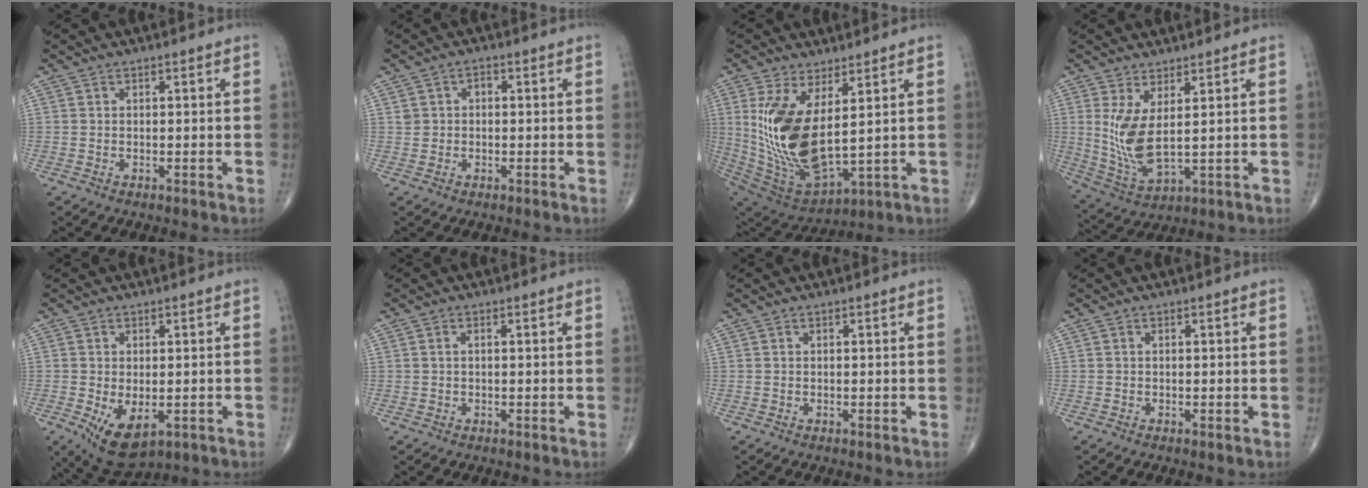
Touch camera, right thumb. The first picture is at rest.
{"total": 2.2, "force": [0.3, 1.9, 1.1], "torque": [-0.009, 0.008, 0.006]}
{"total": 17.7, "force": [3.4, 7.9, 15.5], "torque": [-0.314, -0.037, 0.089]}
{"total": 9.0, "force": [2.1, 3.2, 8.2], "torque": [-0.179, -0.029, 0.054]}
{"total": 7.8, "force": [-2.1, 4.1, 6.3], "torque": [-0.100, -0.011, -0.018]}
{"total": 0.6, "force": [0.1, 0.2, 0.6], "torque": [-0.015, 0.004, 0.001]}
{"total": 0.0}
{"total": 0.0}